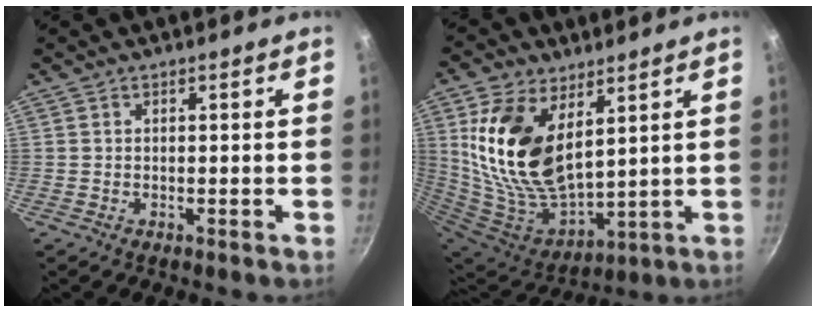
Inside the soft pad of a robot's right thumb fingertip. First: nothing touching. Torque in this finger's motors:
{"motor_torque": [0.29, 1.14, 2.02, 0.75, 0.65]}